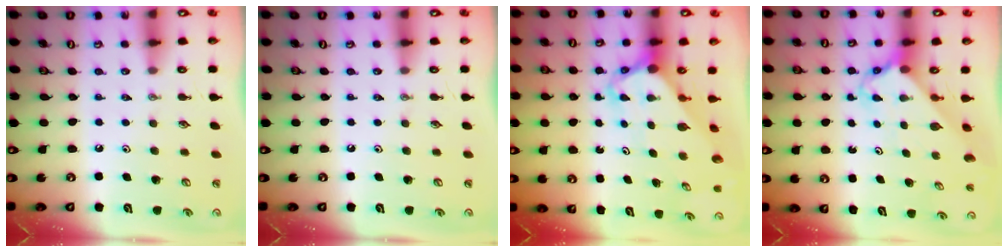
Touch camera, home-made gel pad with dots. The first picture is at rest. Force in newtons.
{"total": 0.0}
{"total": 6.1, "press": 6.1, "slide": 0.3}
{"total": 2.5, "press": 2.5, "slide": 0.2}